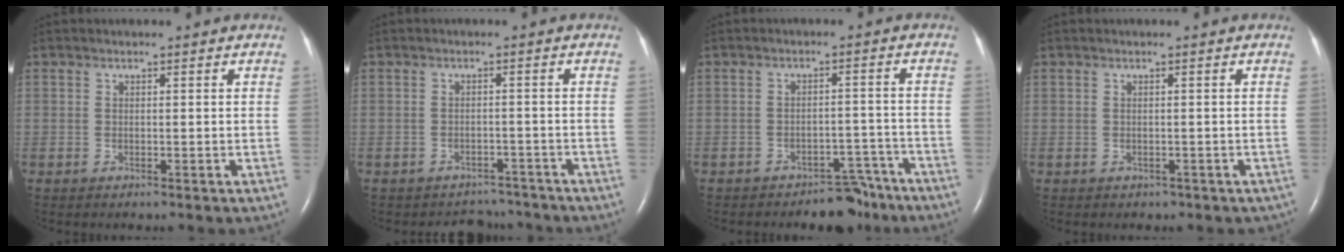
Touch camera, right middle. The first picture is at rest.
{"total": 5.0, "force": [-4.4, 2.1, -0.6], "torque": [0.006, 0.015, -0.055]}
{"total": 5.9, "force": [-5.2, 2.5, 1.0], "torque": [0.000, 0.022, -0.074]}
{"total": 1.8, "force": [-1.2, 1.3, 0.5], "torque": [-0.016, 0.004, -0.004]}